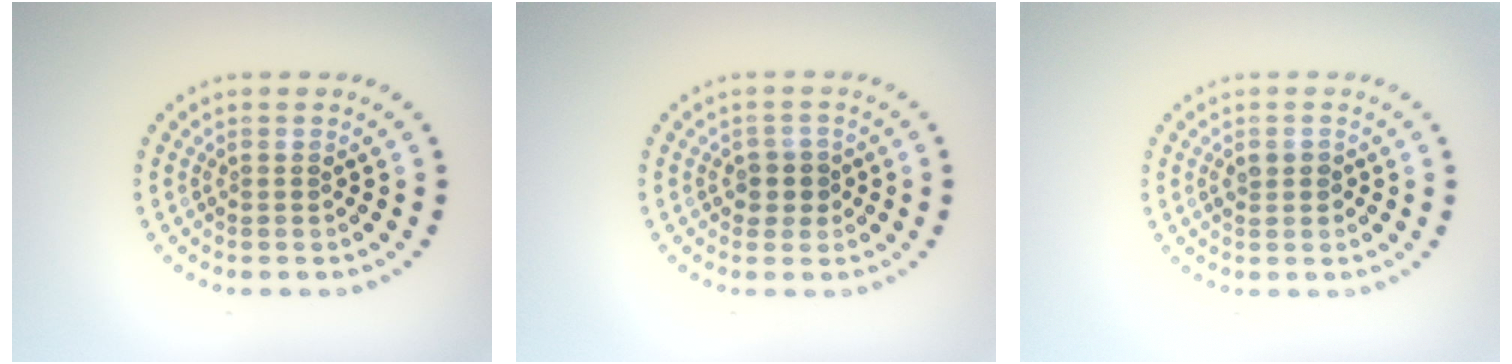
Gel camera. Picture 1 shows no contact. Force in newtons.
{"total": 2.0, "press": 1.8, "slide": 0.8}
{"total": 1.4, "press": 1.4, "slide": 0.3}